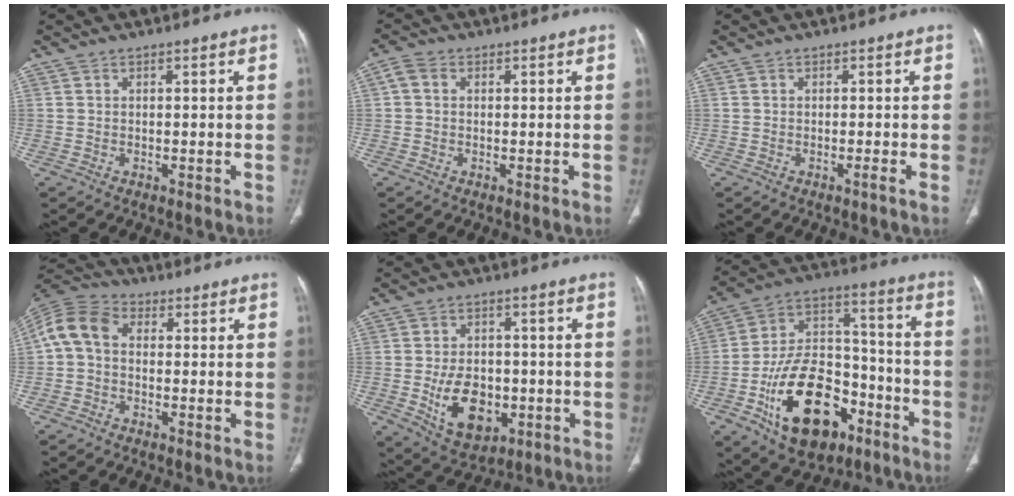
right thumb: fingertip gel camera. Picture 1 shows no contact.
{"total": 2.5, "force": [0.4, 1.9, 1.5], "torque": [-0.031, 0.007, 0.002]}
{"total": 0.8, "force": [-0.4, -0.2, 0.6], "torque": [-0.007, 0.000, -0.009]}
{"total": 8.5, "force": [0.3, 6.1, 5.8], "torque": [-0.108, 0.024, -0.012]}
{"total": 11.3, "force": [-2.5, 7.6, 8.0], "torque": [-0.104, 0.002, -0.026]}
{"total": 23.2, "force": [-10.5, 13.7, 15.5], "torque": [-0.226, 0.079, -0.162]}